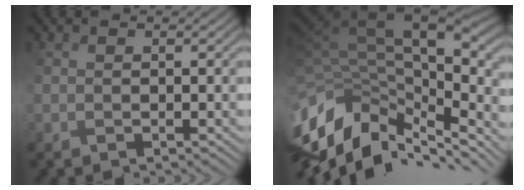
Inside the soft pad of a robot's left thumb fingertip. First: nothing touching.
{"total": 16.7, "force": [-6.1, 9.6, 12.3], "torque": [-0.238, 0.012, -0.085]}